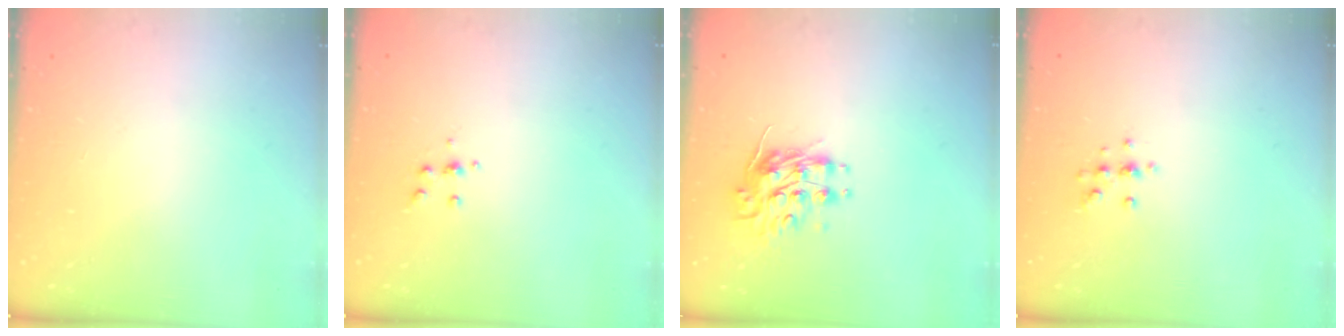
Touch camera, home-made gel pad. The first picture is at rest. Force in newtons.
{"total": 4.0, "press": 3.9, "slide": 0.9}
{"total": 8.9, "press": 8.9, "slide": 0.2}
{"total": 5.6, "press": 5.6, "slide": 0.6}